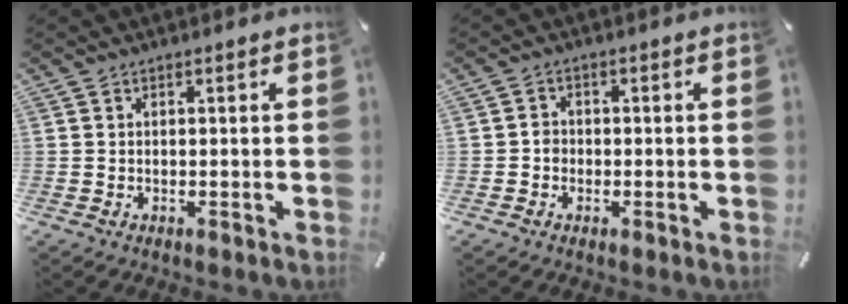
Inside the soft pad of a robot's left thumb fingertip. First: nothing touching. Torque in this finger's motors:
{"motor_torque": [-0.21, -0.25, 0.06, -0.10, -0.02]}